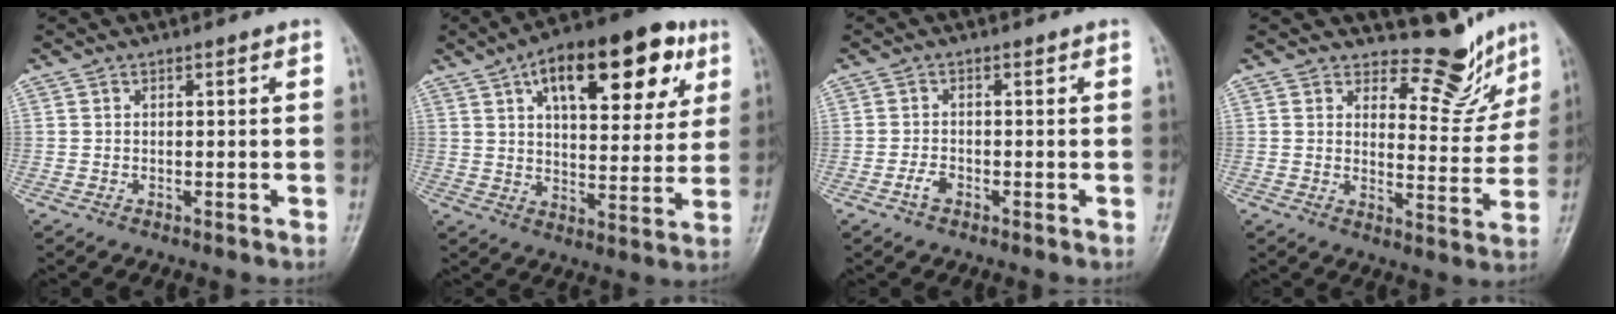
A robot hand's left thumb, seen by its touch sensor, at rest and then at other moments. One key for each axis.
{"total": 21.3, "fx": 9.5, "fy": 9.8, "fz": 16.3, "tx": -0.201, "ty": -0.005, "tz": 0.141}
{"total": 2.0, "fx": -1.1, "fy": 1.2, "fz": 1.2, "tx": -0.023, "ty": 0.006, "tz": -0.022}
{"total": 8.5, "fx": 7.7, "fy": 3.3, "fz": 1.3, "tx": 0.018, "ty": -0.075, "tz": 0.104}